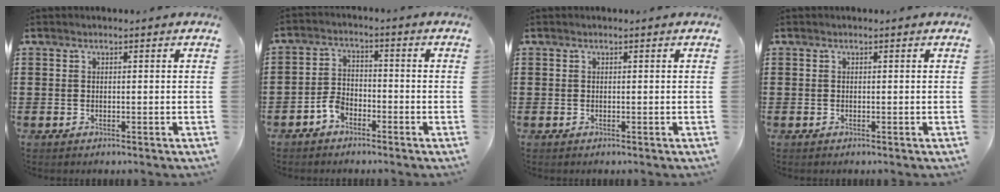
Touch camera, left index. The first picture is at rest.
{"total": 3.5, "force": [-2.5, 1.9, 1.5], "torque": [-0.045, 0.004, -0.055]}
{"total": 0.0}
{"total": 0.0}